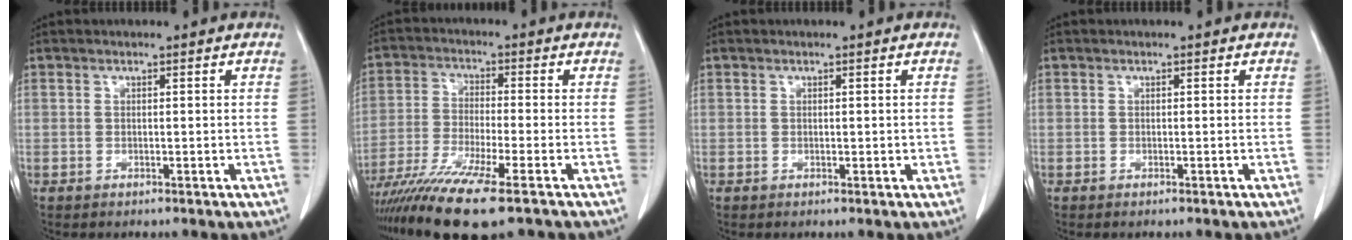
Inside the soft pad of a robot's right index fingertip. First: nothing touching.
{"total": 12.9, "force": [-9.1, 0.4, 9.1], "torque": [-0.172, -0.031, -0.159]}
{"total": 0.9, "force": [0.0, 0.6, 0.7], "torque": [-0.008, 0.000, 0.002]}
{"total": 0.0}